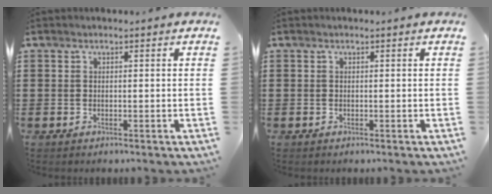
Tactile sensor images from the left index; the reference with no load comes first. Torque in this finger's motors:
{"motor_torque": [-0.11, 0.11, 0.00, 0.00]}